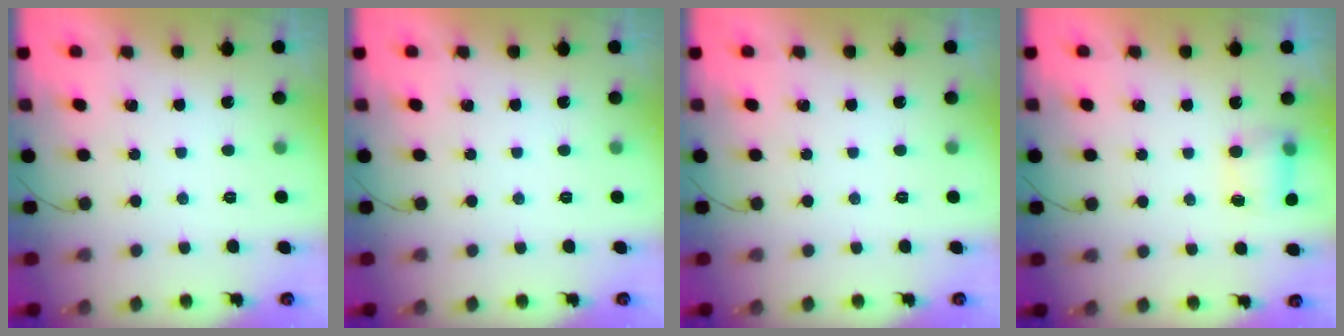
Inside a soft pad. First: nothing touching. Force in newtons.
{"total": 0.0}
{"total": 0.0}
{"total": 5.1, "press": 5.0, "slide": 0.8}